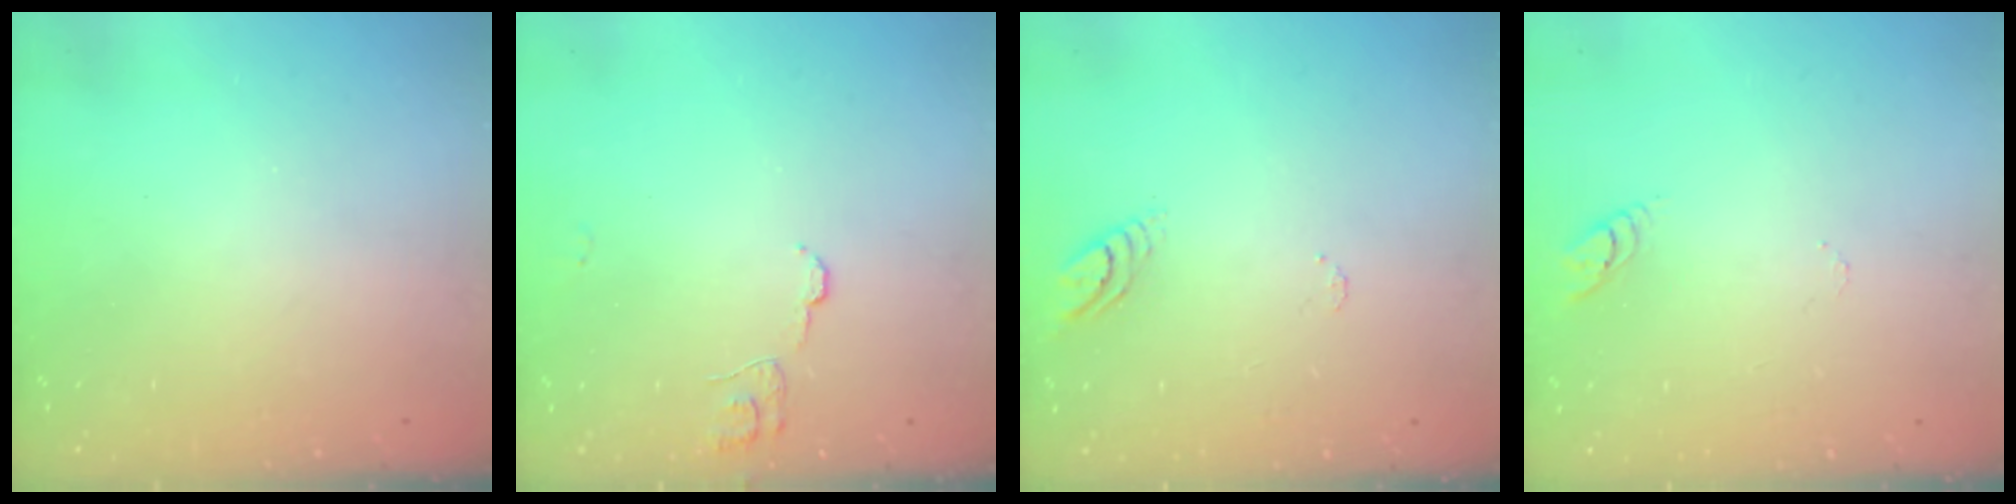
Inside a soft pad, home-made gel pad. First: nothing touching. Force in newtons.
{"total": 6.8, "press": 6.8, "slide": 0.5}
{"total": 3.7, "press": 3.7, "slide": 0.3}
{"total": 3.2, "press": 3.2, "slide": 0.3}